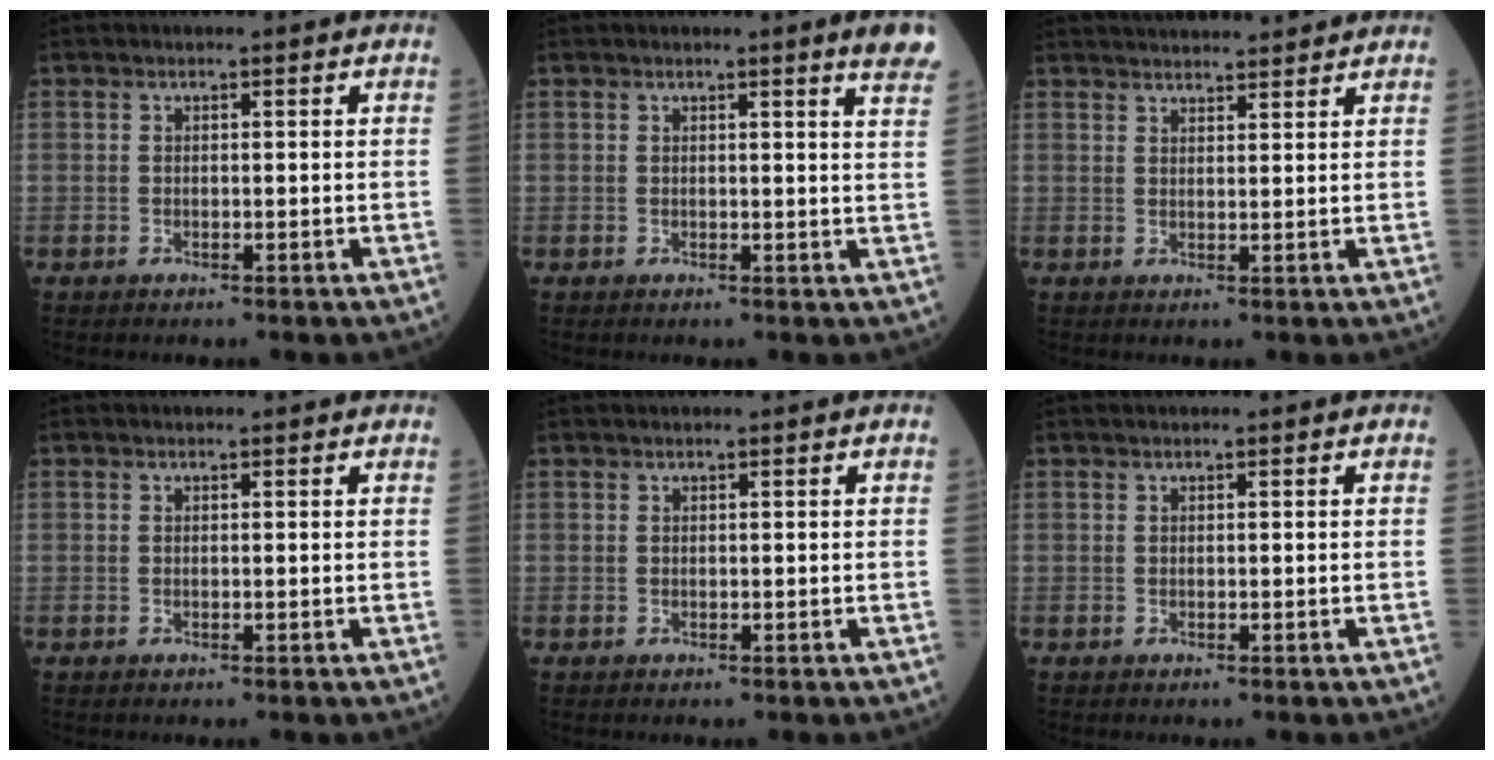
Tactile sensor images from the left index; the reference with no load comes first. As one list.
[{"total": 4.2, "force": [3.3, -0.4, 2.6], "torque": [-0.029, -0.016, 0.023]}, {"total": 9.2, "force": [8.8, 0.9, 2.7], "torque": [-0.041, 0.026, 0.122]}, {"total": 1.6, "force": [1.4, 0.4, 0.5], "torque": [-0.012, 0.010, 0.016]}, {"total": 1.4, "force": [1.3, 0.0, 0.5], "torque": [-0.007, 0.020, 0.024]}, {"total": 1.1, "force": [1.0, 0.0, 0.4], "torque": [-0.007, 0.017, 0.020]}]